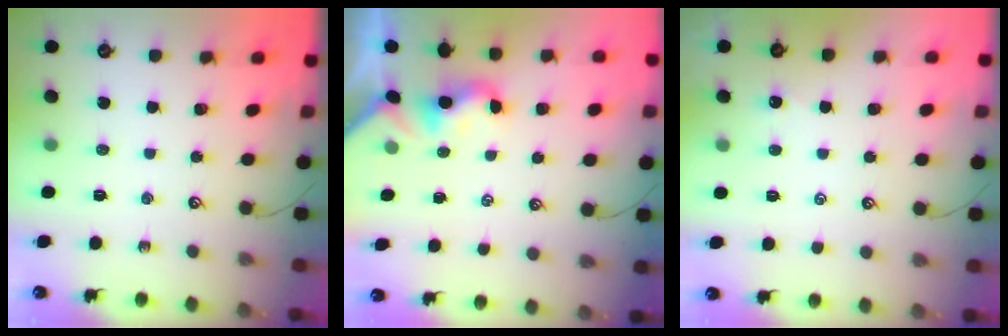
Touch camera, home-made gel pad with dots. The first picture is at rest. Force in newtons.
{"total": 1.8, "press": 1.8, "slide": 0.5}
{"total": 2.5, "press": 2.5, "slide": 0.3}